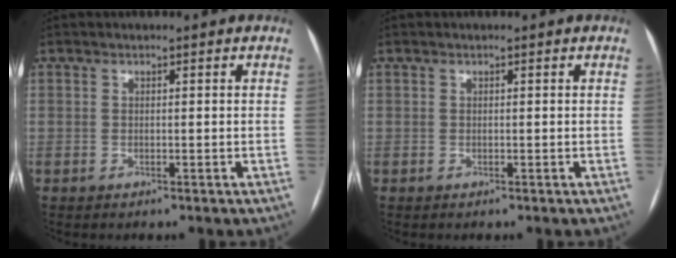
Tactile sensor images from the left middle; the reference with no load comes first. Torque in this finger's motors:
{"motor_torque": [0.09, 0.09, 0.00, 0.01]}